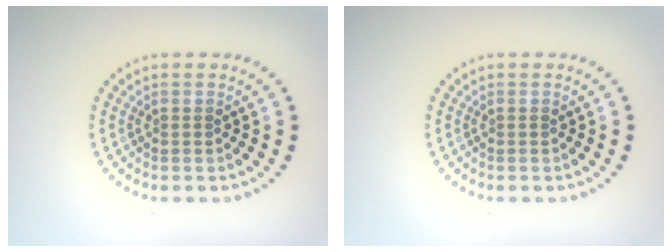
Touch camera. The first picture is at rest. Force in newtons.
{"total": 0.0}